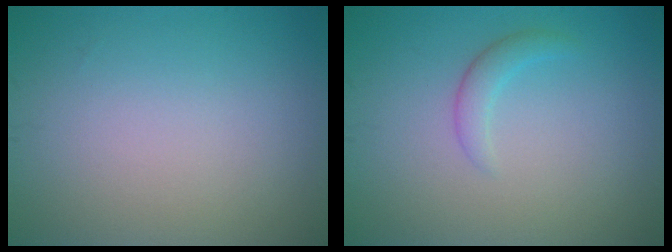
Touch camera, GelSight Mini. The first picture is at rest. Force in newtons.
{"total": 1.5, "press": 1.5, "slide": 0.1}